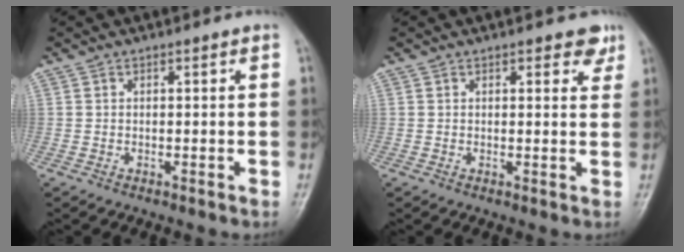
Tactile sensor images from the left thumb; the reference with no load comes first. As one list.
[{"total": 3.1, "force": [2.1, 1.7, 1.7], "torque": [0.005, -0.008, 0.021]}]